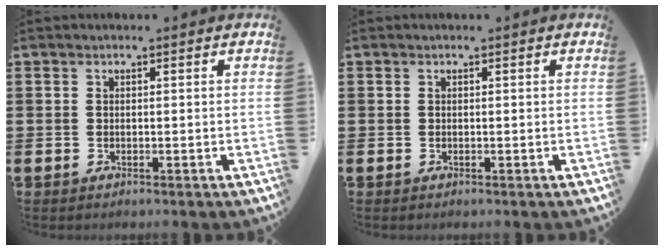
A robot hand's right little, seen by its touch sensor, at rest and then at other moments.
{"total": 0.0}